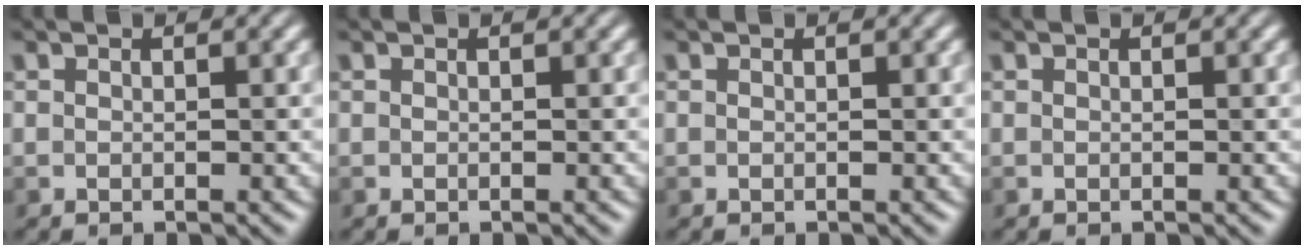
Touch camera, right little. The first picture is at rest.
{"total": 0.0}
{"total": 0.0}
{"total": 0.0}